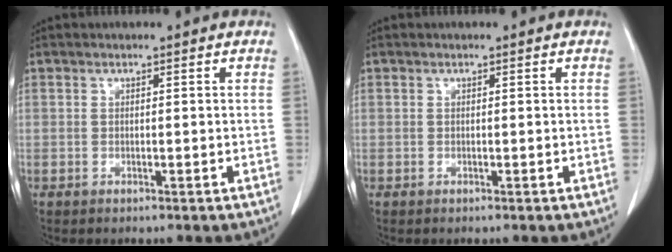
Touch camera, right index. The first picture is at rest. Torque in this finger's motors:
{"motor_torque": [0.00, 0.00, 0.00, 0.00]}